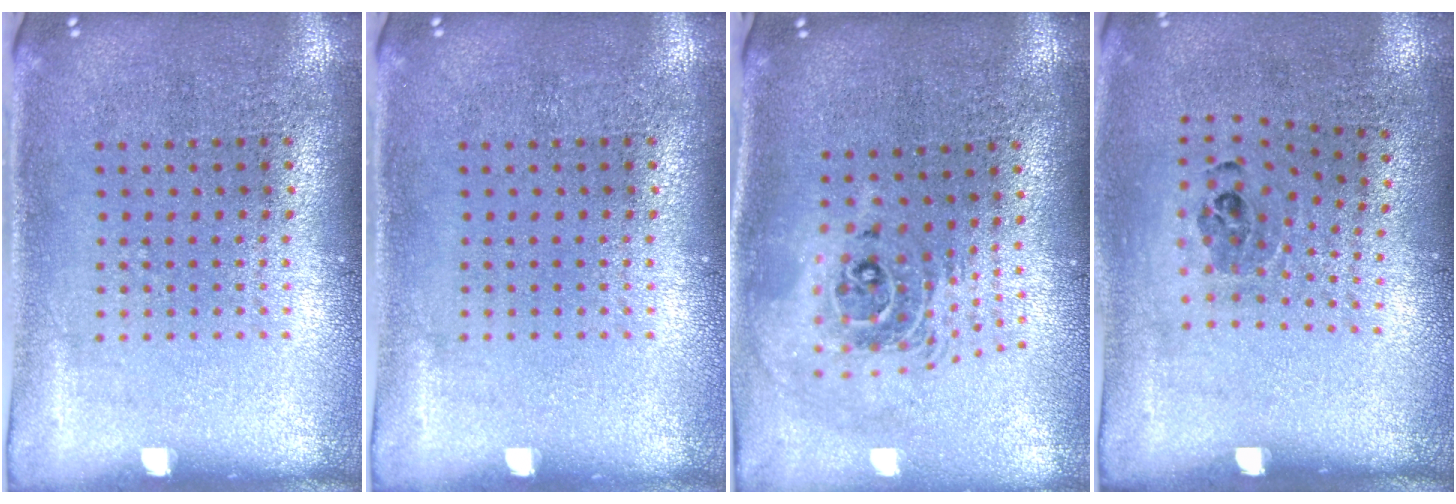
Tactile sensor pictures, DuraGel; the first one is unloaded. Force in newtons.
{"total": 0.0}
{"total": 2.1, "press": 1.7, "slide": 1.4}
{"total": 1.0, "press": 0.7, "slide": 0.7}